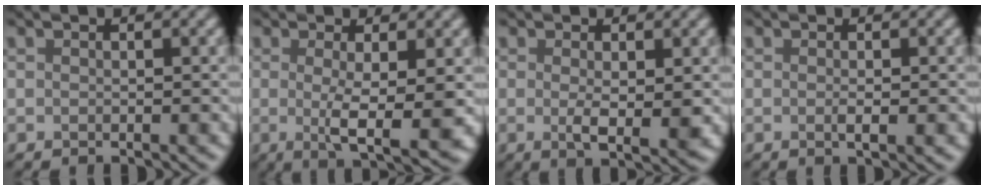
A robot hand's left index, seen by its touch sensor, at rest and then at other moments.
{"total": 5.1, "force": [-0.3, 1.0, 5.0], "torque": [-0.084, -0.012, -0.003]}
{"total": 2.9, "force": [0.0, 0.7, 2.9], "torque": [-0.049, -0.008, 0.001]}
{"total": 1.6, "force": [-0.2, 0.3, 1.5], "torque": [-0.024, -0.004, -0.005]}